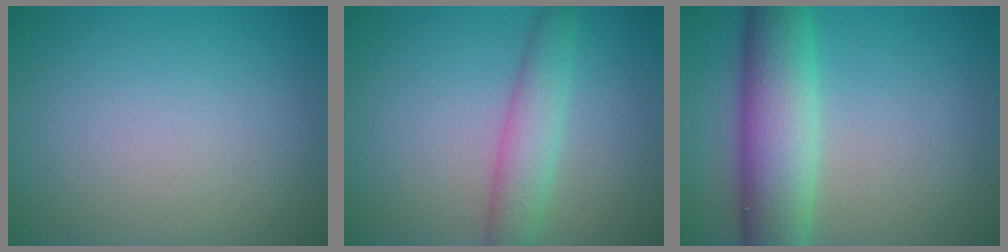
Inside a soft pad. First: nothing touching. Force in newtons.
{"total": 3.4, "press": 3.4, "slide": 0.0}
{"total": 7.9, "press": 7.8, "slide": 0.5}